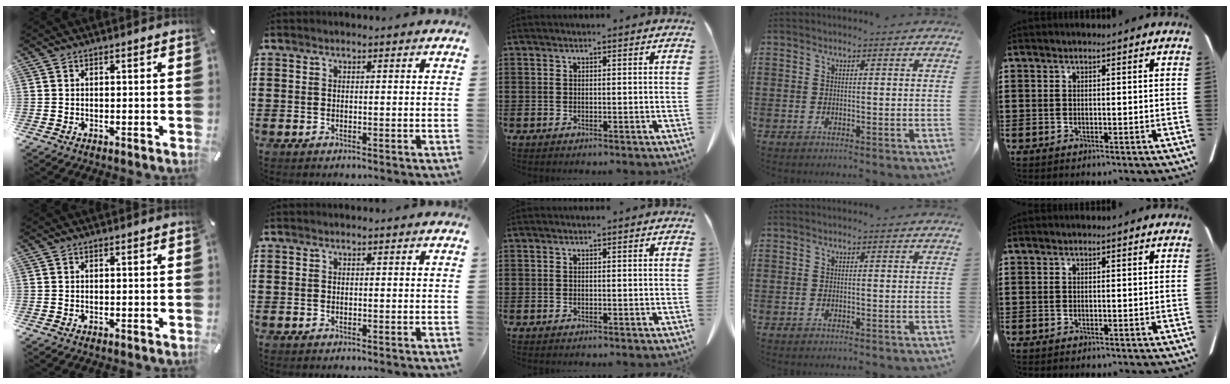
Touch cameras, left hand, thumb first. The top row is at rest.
{}